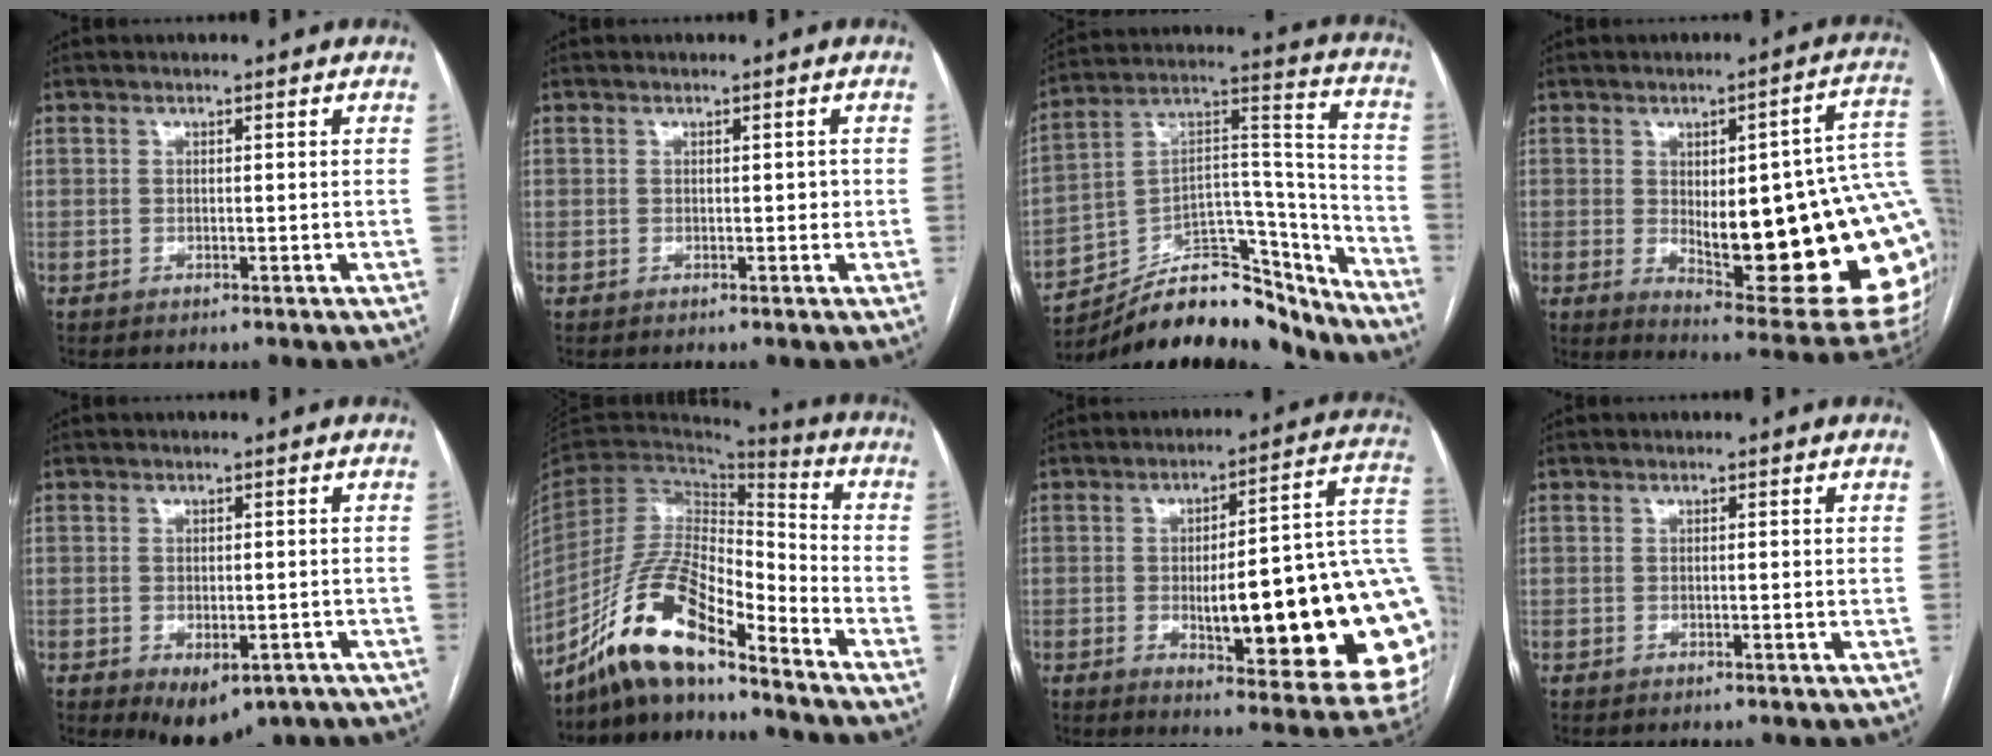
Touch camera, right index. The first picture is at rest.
{"total": 1.0, "force": [0.0, 0.6, 0.8], "torque": [-0.008, 0.002, 0.001]}
{"total": 21.6, "force": [-19.1, 6.5, 7.8], "torque": [-0.133, 0.055, -0.305]}
{"total": 26.9, "force": [-0.6, 5.9, 26.3], "torque": [-0.258, 0.005, 0.009]}
{"total": 7.6, "force": [-4.4, 4.1, 4.6], "torque": [-0.056, -0.005, -0.055]}
{"total": 15.1, "force": [-11.6, 3.2, 9.1], "torque": [-0.177, 0.012, -0.213]}
{"total": 27.7, "force": [-3.1, 5.3, 27.0], "torque": [-0.252, 0.014, -0.034]}
{"total": 0.5, "force": [0.1, 0.1, 0.5], "torque": [-0.009, 0.001, 0.002]}